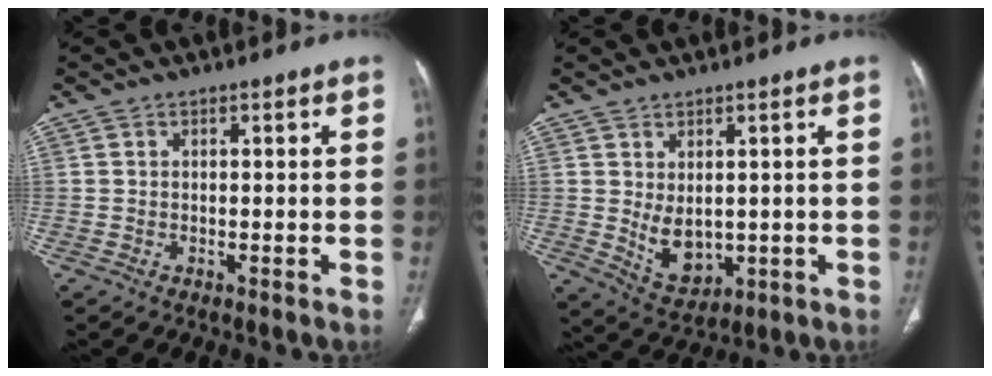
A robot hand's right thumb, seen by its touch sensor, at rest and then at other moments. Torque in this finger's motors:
{"motor_torque": [-0.71, 0.84, 0.42, 0.59, 0.19]}